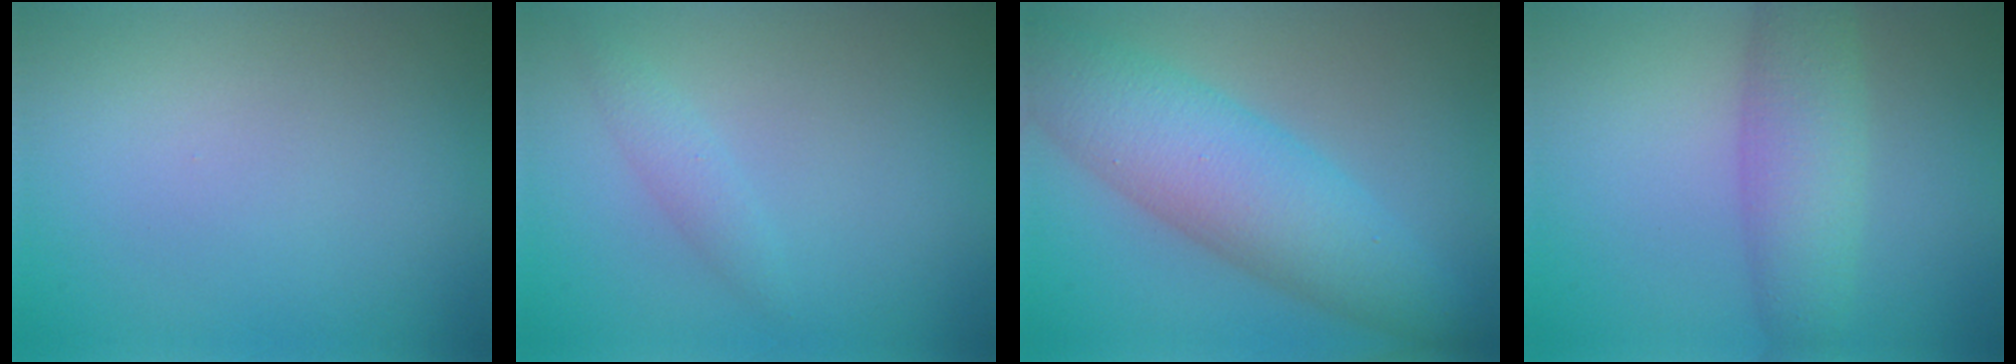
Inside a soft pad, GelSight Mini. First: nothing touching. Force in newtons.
{"total": 1.3, "press": 1.3, "slide": 0.0}
{"total": 7.8, "press": 7.8, "slide": 0.1}
{"total": 4.5, "press": 4.5, "slide": 0.1}